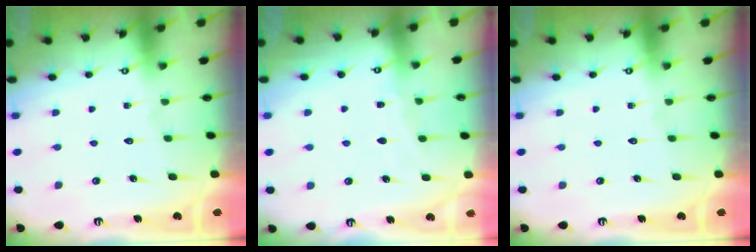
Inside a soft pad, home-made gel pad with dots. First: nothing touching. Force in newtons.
{"total": 3.0, "press": 3.0, "slide": 0.4}
{"total": 0.0}